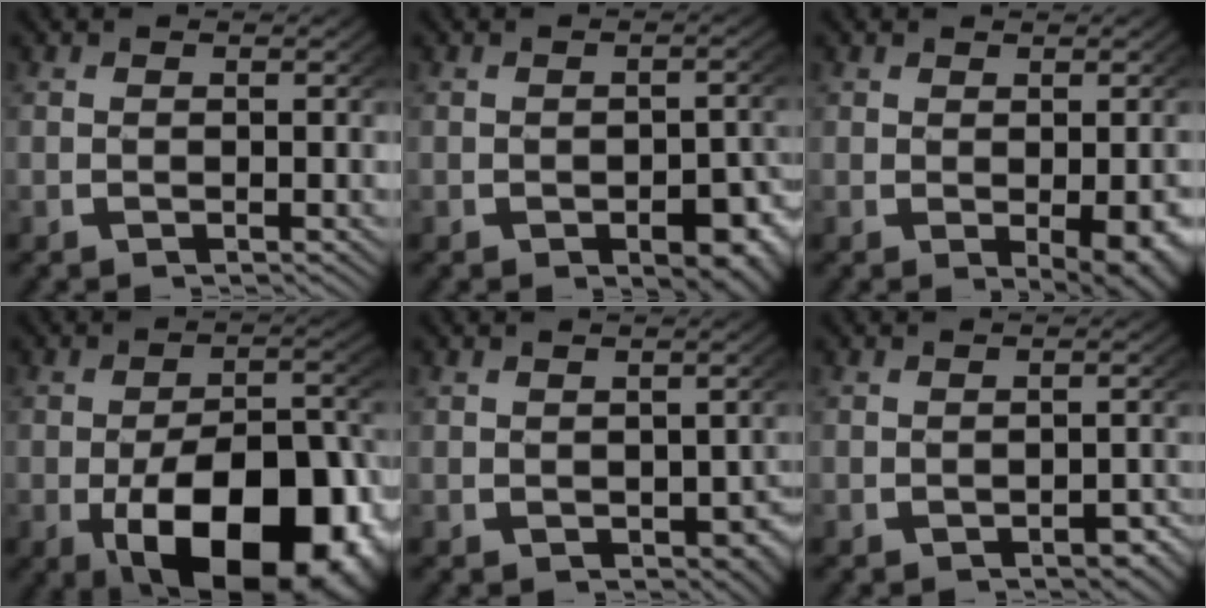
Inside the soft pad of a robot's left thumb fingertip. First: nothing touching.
{"total": 4.1, "force": [-1.4, 2.4, 3.1], "torque": [-0.042, -0.020, -0.011]}
{"total": 3.4, "force": [-0.3, 1.6, 3.0], "torque": [-0.040, -0.021, 0.011]}
{"total": 17.5, "force": [-4.9, 10.0, 13.5], "torque": [-0.225, -0.074, -0.035]}
{"total": 2.3, "force": [-0.3, 1.8, 1.3], "torque": [-0.014, -0.016, 0.009]}
{"total": 1.6, "force": [-1.1, 0.8, 0.8], "torque": [-0.012, -0.008, -0.012]}